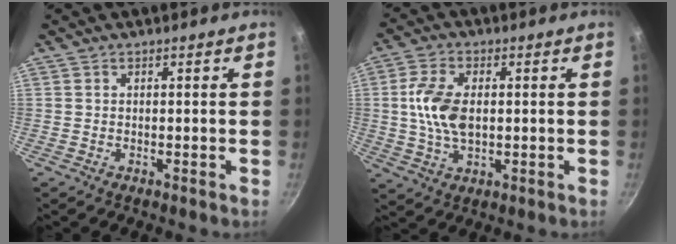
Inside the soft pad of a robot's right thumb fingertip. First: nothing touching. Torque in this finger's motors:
{"motor_torque": [1.02, 1.35, 1.23, 0.27, 0.18]}